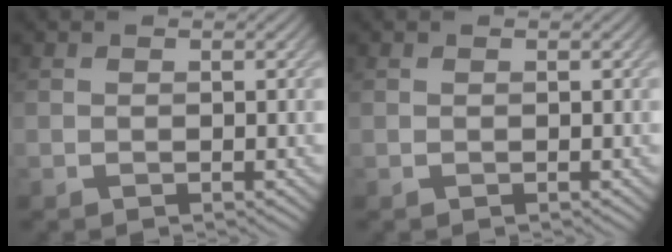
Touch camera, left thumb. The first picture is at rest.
{"total": 0.0}